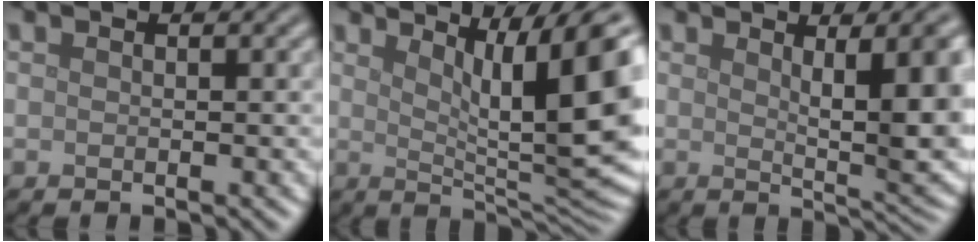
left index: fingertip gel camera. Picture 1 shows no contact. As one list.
[{"total": 12.3, "force": [3.7, 3.0, 11.3], "torque": [-0.145, -0.004, 0.067]}, {"total": 8.8, "force": [2.0, 2.6, 8.2], "torque": [-0.106, -0.004, 0.035]}]